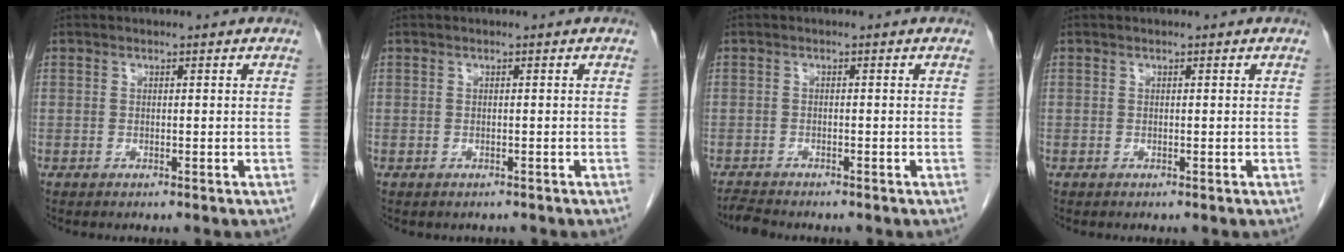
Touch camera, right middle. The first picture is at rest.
{"total": 0.5, "force": [-0.4, 0.3, 0.0], "torque": [-0.007, 0.001, -0.007]}
{"total": 2.2, "force": [-2.1, 0.2, 0.5], "torque": [-0.012, -0.010, -0.038]}
{"total": 0.0}